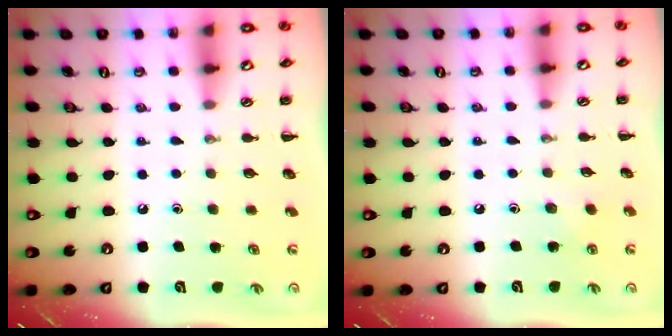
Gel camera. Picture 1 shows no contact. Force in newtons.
{"total": 4.8, "press": 4.6, "slide": 1.2}